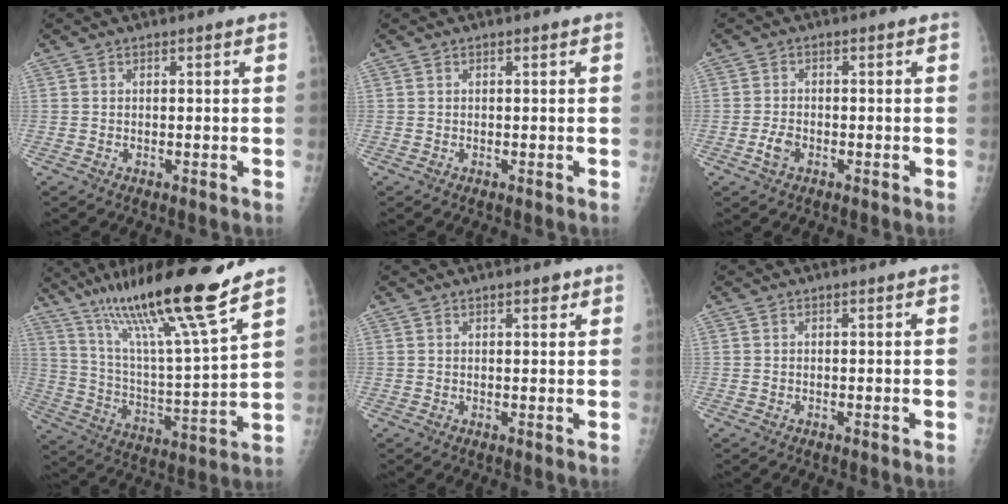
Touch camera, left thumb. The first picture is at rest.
{"total": 0.0}
{"total": 2.6, "force": [-1.2, 1.6, 1.7], "torque": [-0.037, 0.009, -0.022]}
{"total": 22.5, "force": [16.1, 1.1, 15.7], "torque": [-0.256, -0.064, 0.285]}
{"total": 1.8, "force": [1.2, 0.7, 1.2], "torque": [-0.011, -0.005, 0.015]}
{"total": 0.0}